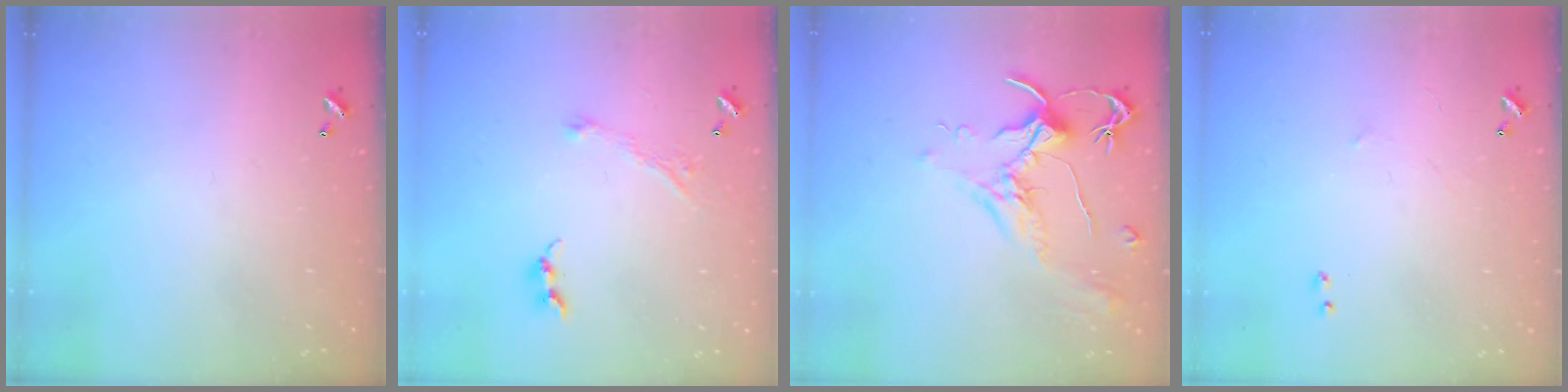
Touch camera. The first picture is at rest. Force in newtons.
{"total": 2.9, "press": 2.8, "slide": 0.4}
{"total": 1.8, "press": 1.7, "slide": 0.6}
{"total": 2.5, "press": 2.4, "slide": 0.4}